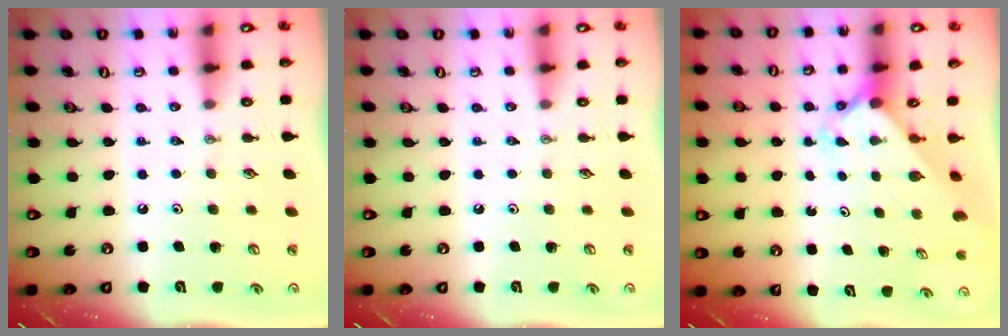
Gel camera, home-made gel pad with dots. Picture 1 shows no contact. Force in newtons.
{"total": 0.0}
{"total": 2.4, "press": 2.3, "slide": 0.2}